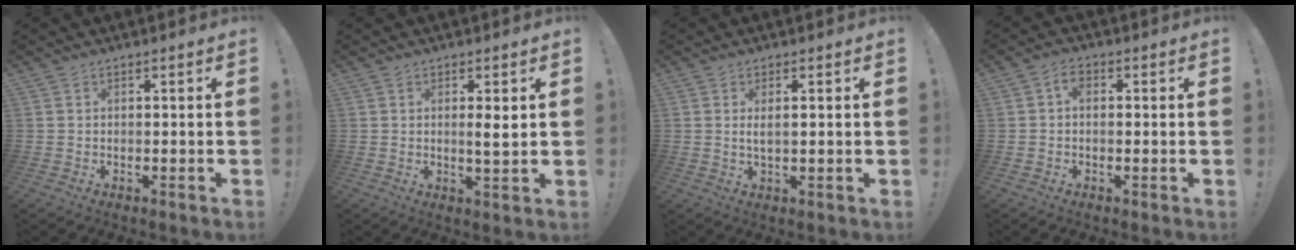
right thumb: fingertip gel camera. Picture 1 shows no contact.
{"total": 3.4, "force": [0.5, 0.1, 3.4], "torque": [-0.055, -0.011, 0.005]}
{"total": 2.7, "force": [0.7, 0.5, 2.6], "torque": [-0.043, -0.007, 0.010]}
{"total": 2.9, "force": [0.2, 1.8, 2.2], "torque": [-0.043, 0.006, 0.003]}